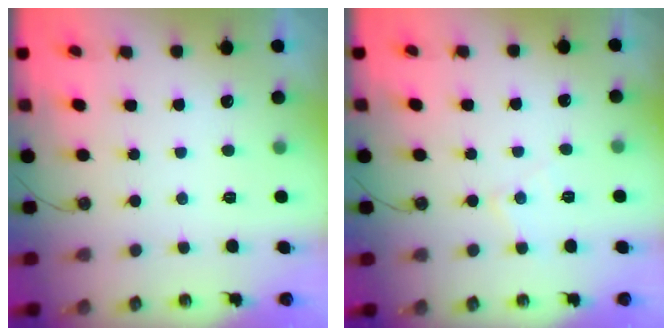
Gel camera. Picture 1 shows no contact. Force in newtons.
{"total": 5.4, "press": 5.4, "slide": 0.3}